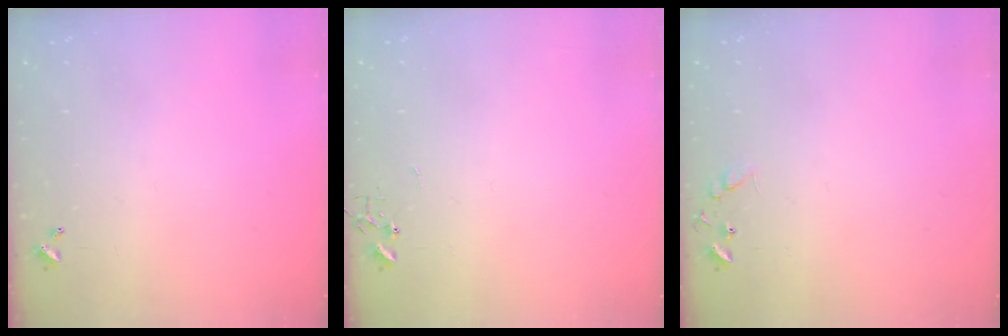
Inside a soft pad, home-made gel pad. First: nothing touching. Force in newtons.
{"total": 0.0}
{"total": 8.9, "press": 8.9, "slide": 0.5}